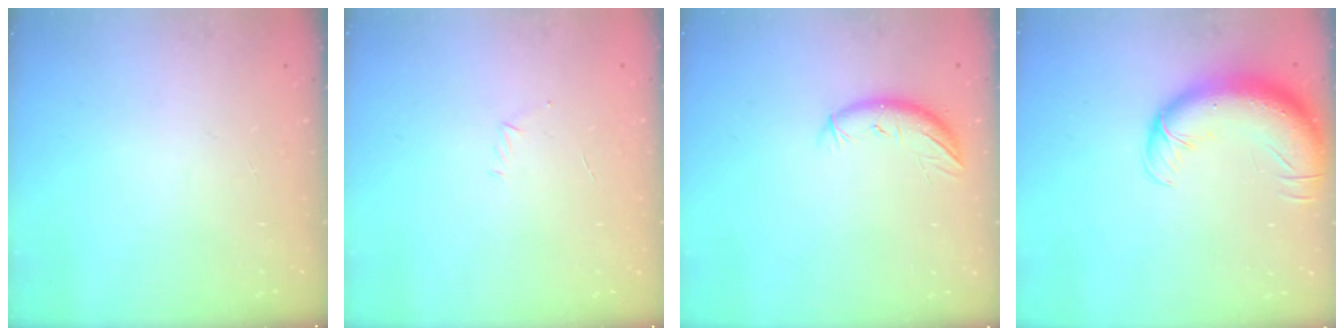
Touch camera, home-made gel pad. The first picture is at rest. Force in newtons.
{"total": 4.3, "press": 4.1, "slide": 1.1}
{"total": 7.6, "press": 7.5, "slide": 1.3}
{"total": 14.7, "press": 14.2, "slide": 3.7}